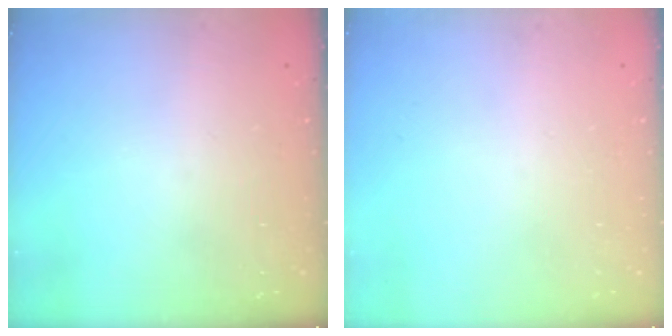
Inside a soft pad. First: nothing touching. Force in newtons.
{"total": 0.0}